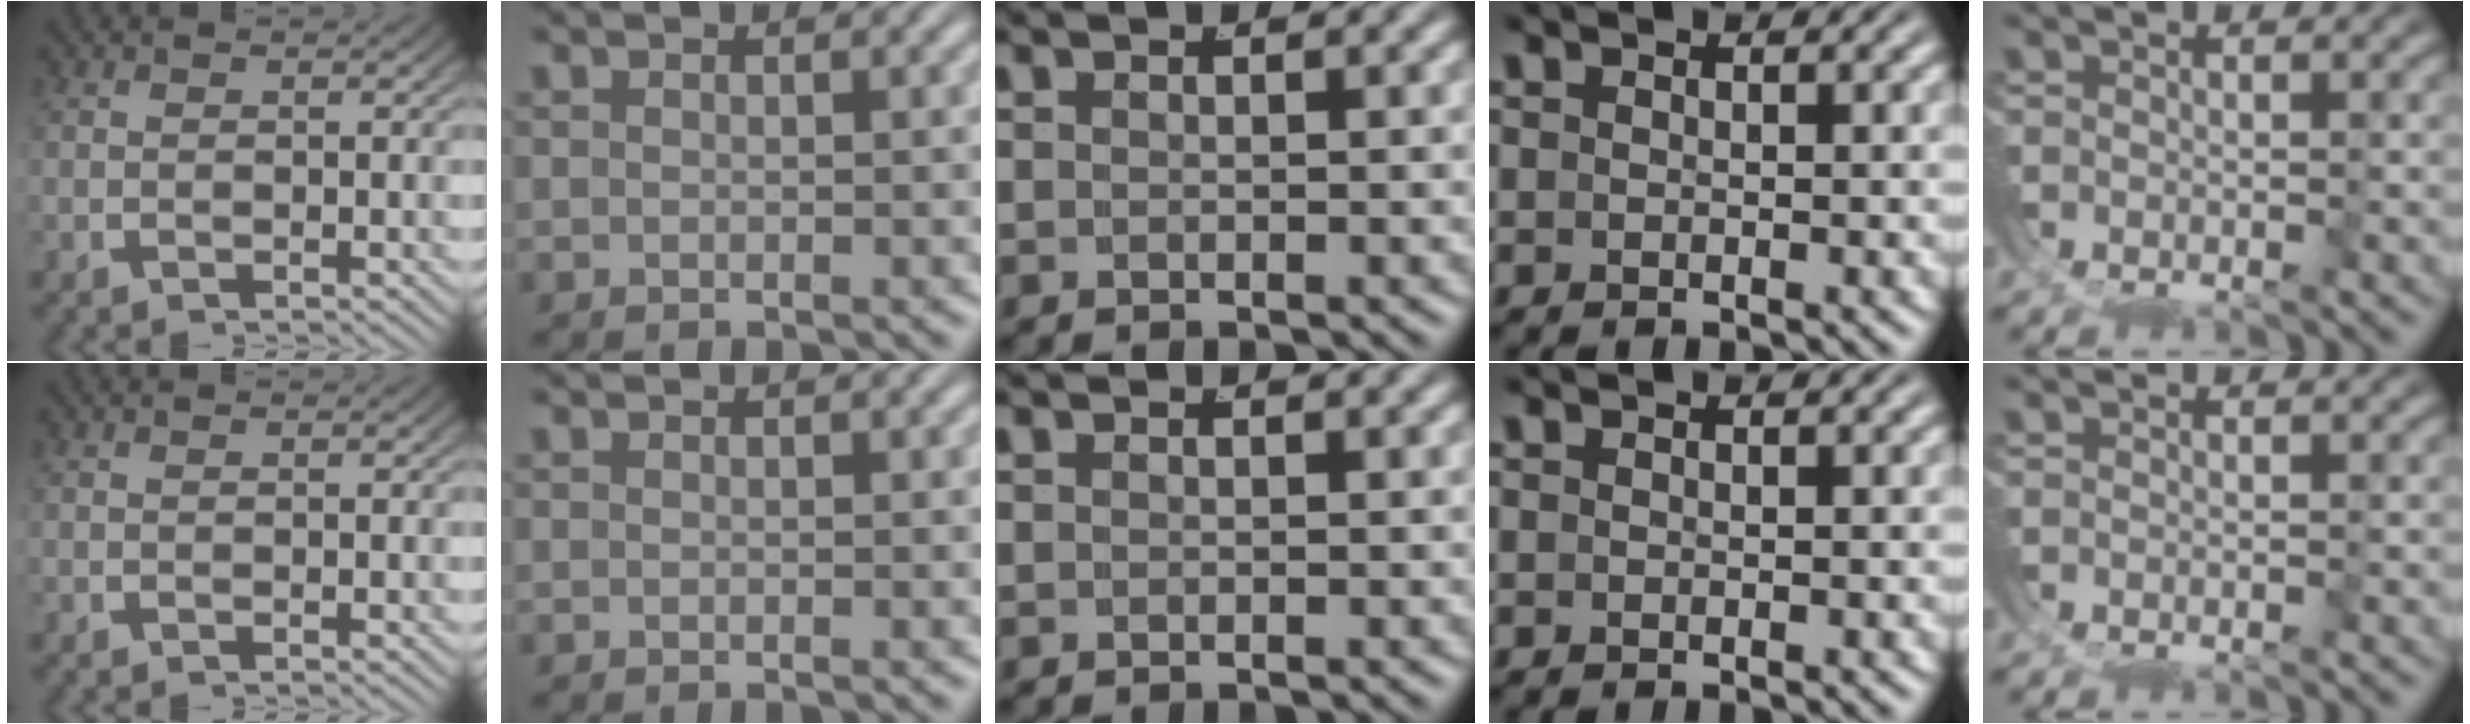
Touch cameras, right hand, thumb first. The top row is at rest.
{}